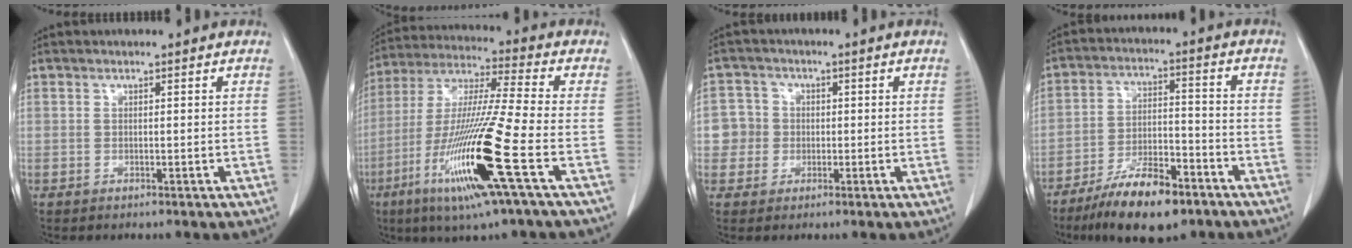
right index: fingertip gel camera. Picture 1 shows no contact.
{"total": 18.9, "force": [-7.1, -0.5, 17.6], "torque": [-0.373, -0.034, -0.141]}
{"total": 4.4, "force": [-0.2, 4.4, 0.2], "torque": [0.007, 0.016, -0.003]}
{"total": 12.3, "force": [-8.4, 3.6, 8.1], "torque": [-0.143, -0.005, -0.146]}